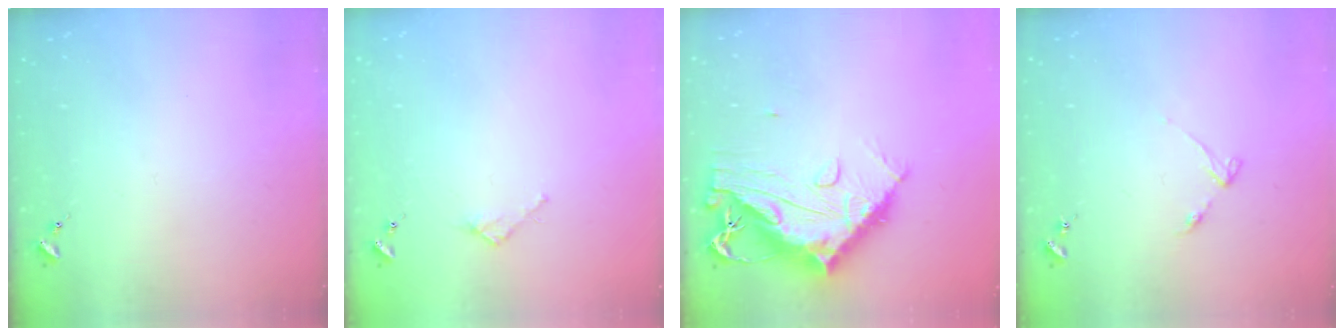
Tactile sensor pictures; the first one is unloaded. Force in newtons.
{"total": 2.4, "press": 2.3, "slide": 0.3}
{"total": 16.4, "press": 16.3, "slide": 1.5}
{"total": 4.2, "press": 4.1, "slide": 0.4}